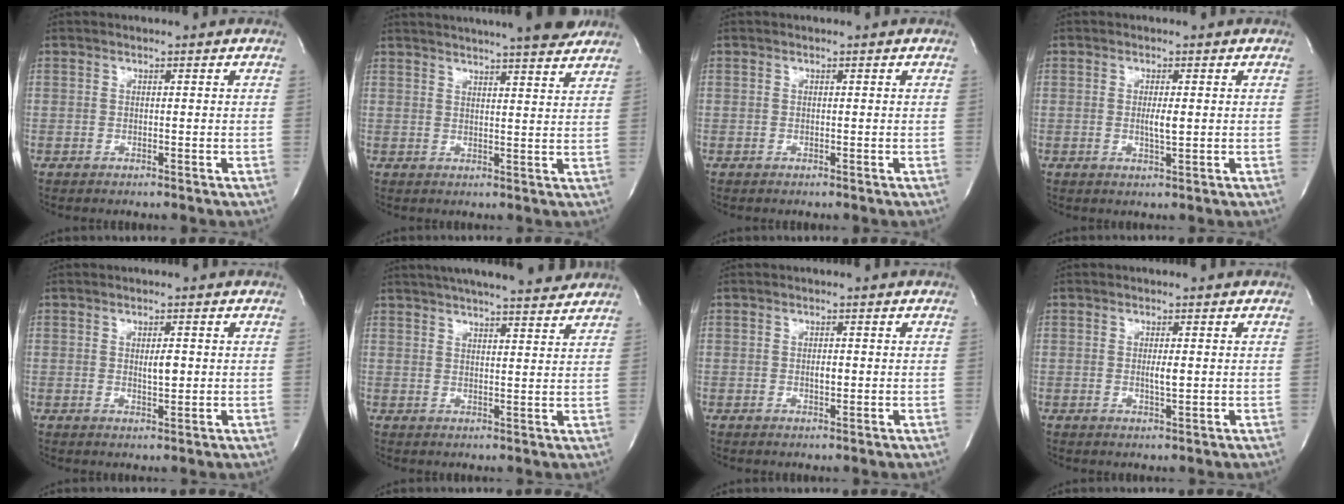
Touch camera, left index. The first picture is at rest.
{"total": 18.1, "force": [16.2, 1.4, 7.9], "torque": [-0.125, 0.012, 0.210]}
{"total": 0.0}
{"total": 2.1, "force": [0.3, 0.2, 2.1], "torque": [-0.040, -0.003, 0.005]}
{"total": 2.0, "force": [0.5, 0.5, 1.9], "torque": [-0.033, -0.004, 0.009]}
{"total": 16.4, "force": [14.5, 1.8, 7.4], "torque": [-0.123, 0.023, 0.198]}
{"total": 1.0, "force": [0.2, 0.4, 0.9], "torque": [-0.017, -0.001, 0.004]}
{"total": 1.7, "force": [0.3, 0.1, 1.6], "torque": [-0.033, -0.002, 0.005]}